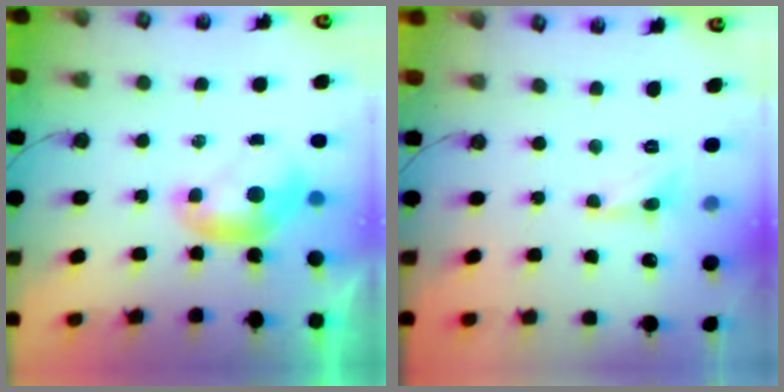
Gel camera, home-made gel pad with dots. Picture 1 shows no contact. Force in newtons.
{"total": 3.5, "press": 3.4, "slide": 0.8}